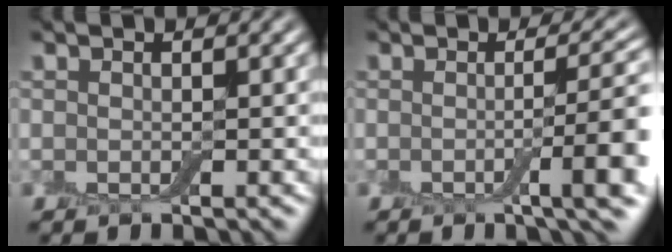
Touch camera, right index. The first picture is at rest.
{"total": 5.4, "force": [-0.8, 1.0, 5.3], "torque": [-0.070, 0.002, -0.015]}